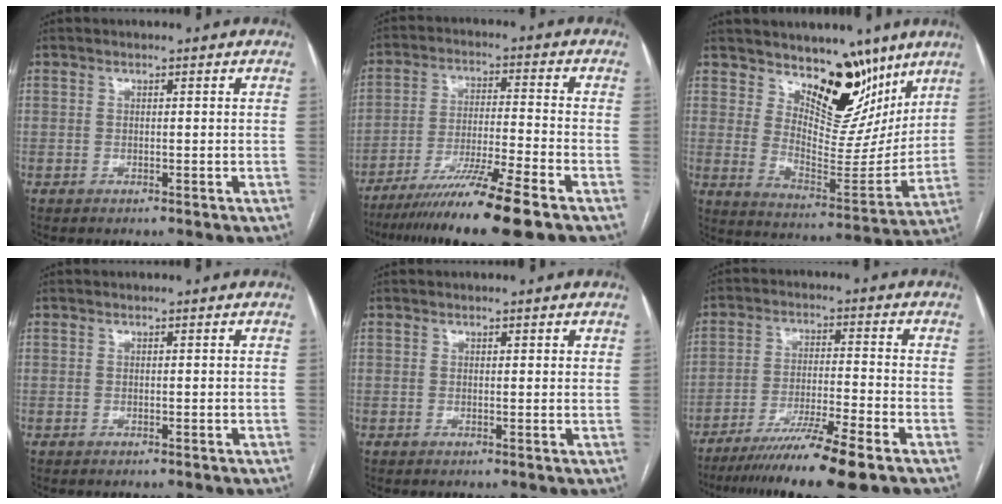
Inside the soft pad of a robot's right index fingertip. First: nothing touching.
{"total": 13.8, "force": [-10.0, -1.2, 9.4], "torque": [-0.165, -0.037, -0.170]}
{"total": 13.7, "force": [10.0, 5.9, 7.3], "torque": [-0.091, -0.021, 0.166]}
{"total": 0.0}
{"total": 1.1, "force": [0.7, 0.3, 0.7], "torque": [-0.012, 0.002, 0.007]}
{"total": 12.3, "force": [-9.0, -1.1, 8.2], "torque": [-0.133, -0.034, -0.149]}